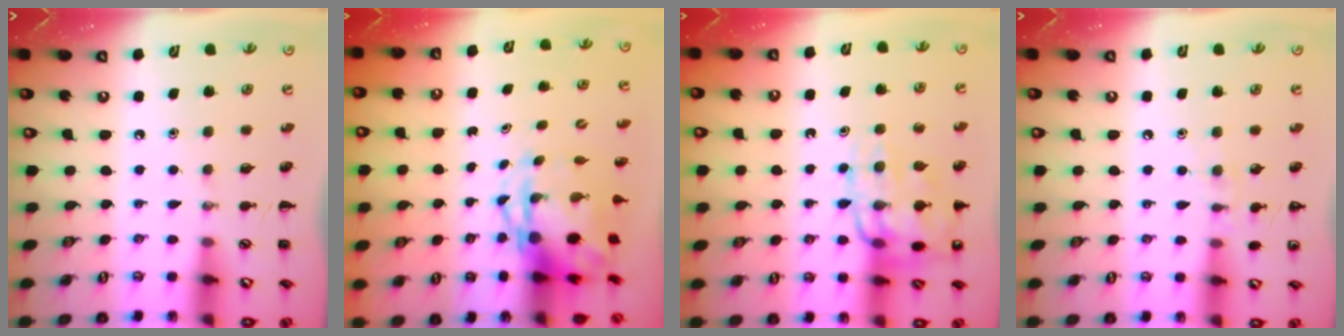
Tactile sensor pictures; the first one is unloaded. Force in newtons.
{"total": 4.0, "press": 3.9, "slide": 1.0}
{"total": 15.3, "press": 15.2, "slide": 1.9}
{"total": 6.6, "press": 6.3, "slide": 1.9}